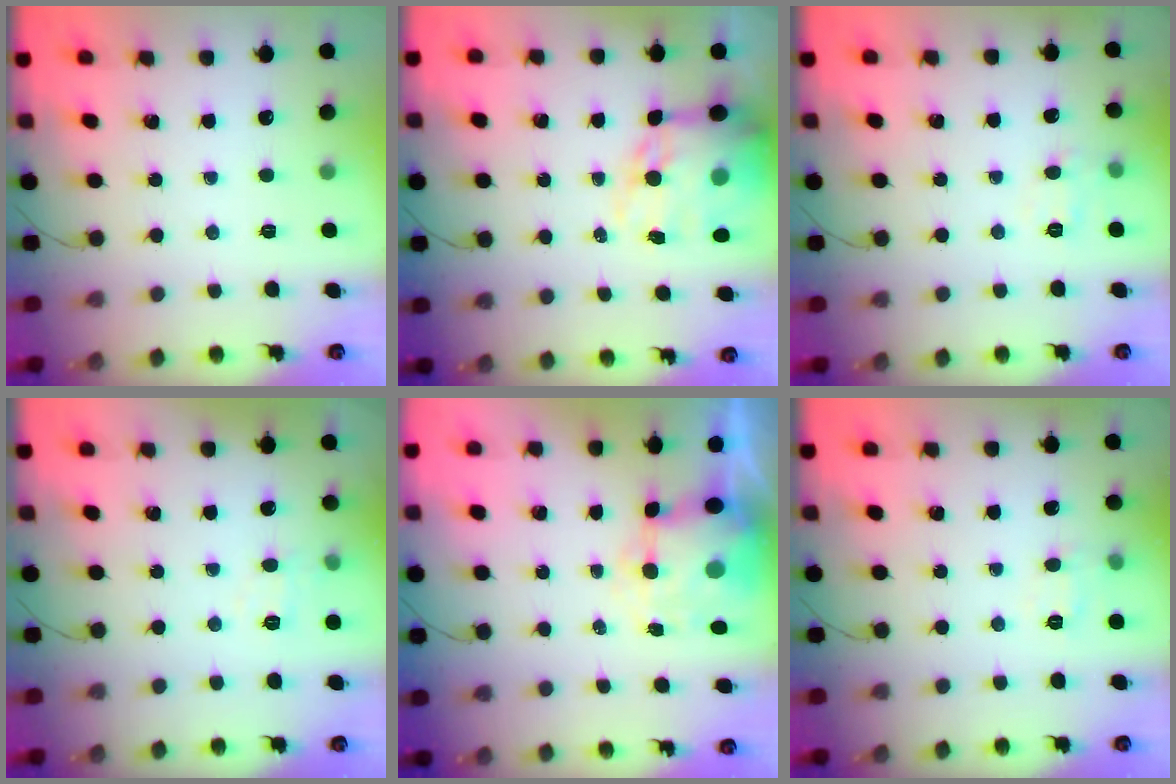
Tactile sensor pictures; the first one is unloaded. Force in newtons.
{"total": 16.3, "press": 15.9, "slide": 3.6}
{"total": 6.7, "press": 6.6, "slide": 1.5}
{"total": 5.1, "press": 4.9, "slide": 1.7}
{"total": 7.7, "press": 7.5, "slide": 1.8}
{"total": 6.9, "press": 6.8, "slide": 1.4}